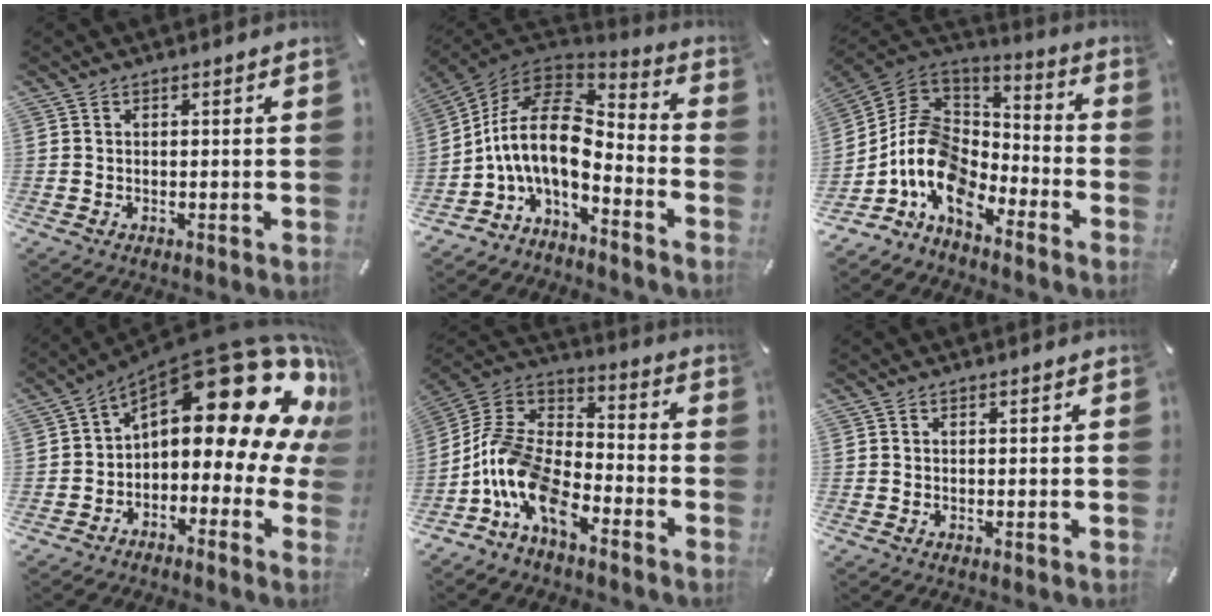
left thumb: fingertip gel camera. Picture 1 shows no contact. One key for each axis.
{"total": 14.8, "fx": -2.3, "fy": 8.3, "fz": 12.0, "tx": -0.271, "ty": -0.006, "tz": -0.043}
{"total": 13.6, "fx": -7.4, "fy": 9.2, "fz": 6.7, "tx": -0.167, "ty": 0.020, "tz": -0.143}
{"total": 25.6, "fx": 11.2, "fy": 11.4, "fz": 19.9, "tx": -0.281, "ty": -0.092, "tz": 0.193}
{"total": 13.6, "fx": -8.8, "fy": 7.1, "fz": 7.6, "tx": -0.174, "ty": 0.020, "tz": -0.174}
{"total": 0.0}